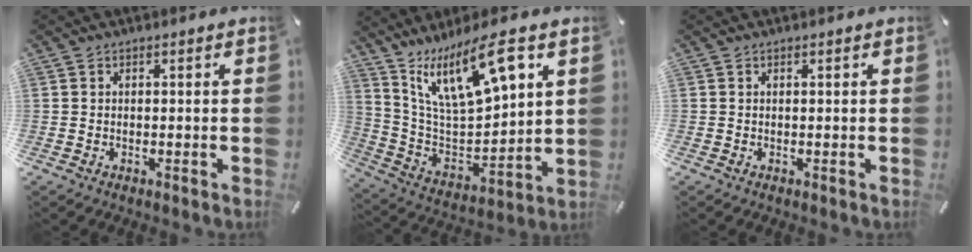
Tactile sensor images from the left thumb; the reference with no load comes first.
{"total": 18.8, "force": [11.6, 7.3, 12.8], "torque": [-0.232, -0.061, 0.199]}
{"total": 0.0}